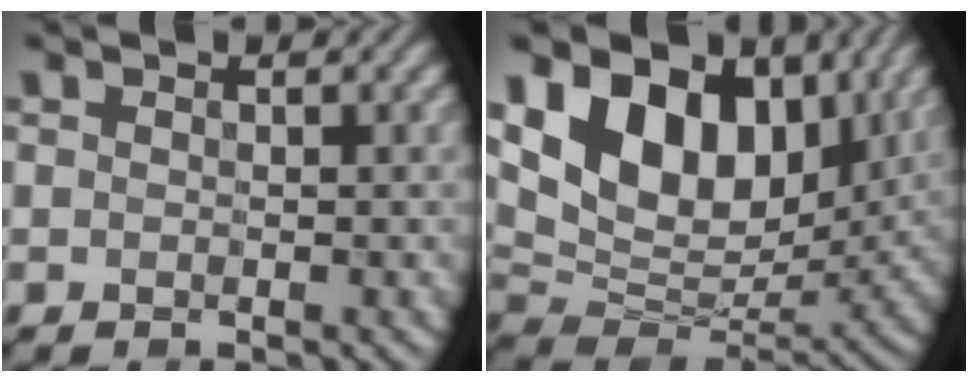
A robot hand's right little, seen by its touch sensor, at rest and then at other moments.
{"total": 14.0, "force": [5.5, 9.1, 9.1], "torque": [-0.174, 0.023, 0.090]}